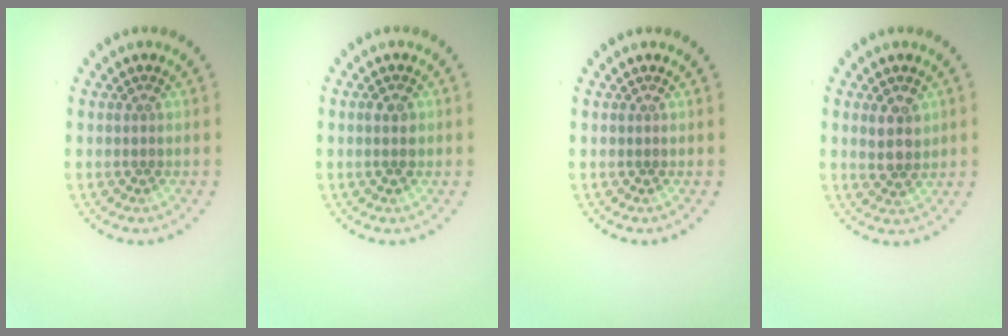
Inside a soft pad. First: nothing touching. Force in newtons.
{"total": 1.5, "press": 1.5, "slide": 0.2}
{"total": 0.0}
{"total": 2.5, "press": 2.3, "slide": 0.9}